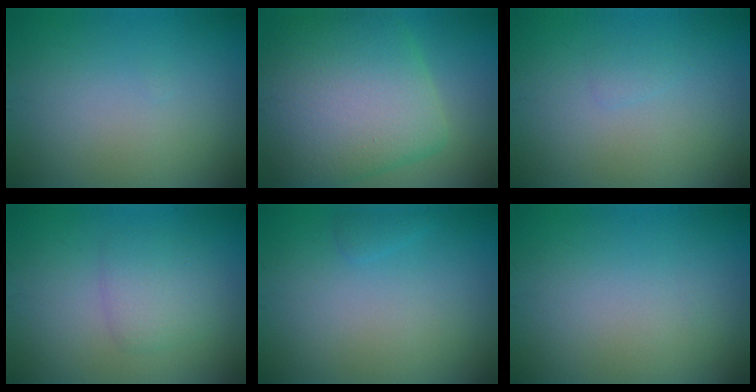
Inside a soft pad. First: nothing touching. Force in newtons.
{"total": 10.9, "press": 10.9, "slide": 0.4}
{"total": 0.6, "press": 0.6, "slide": 0.0}
{"total": 2.4, "press": 2.4, "slide": 0.1}
{"total": 0.7, "press": 0.7, "slide": 0.1}
{"total": 0.0}